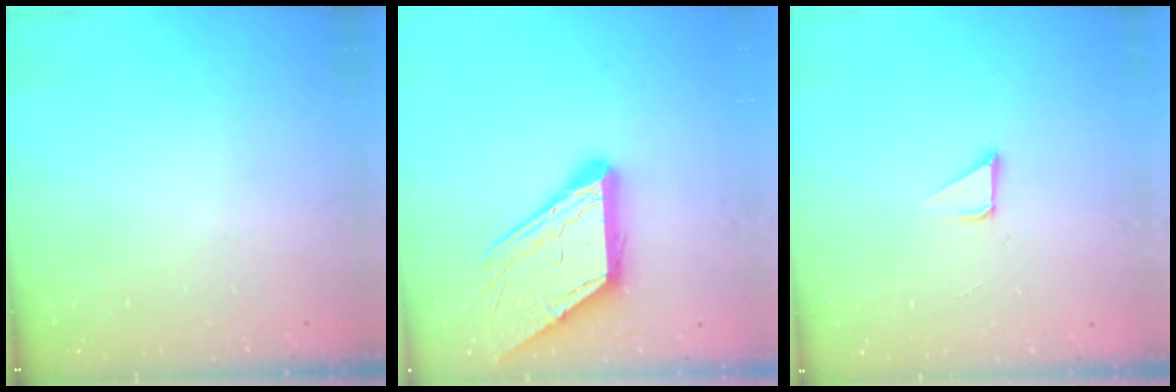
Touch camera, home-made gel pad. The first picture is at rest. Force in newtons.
{"total": 13.5, "press": 13.4, "slide": 1.6}
{"total": 2.2, "press": 2.2, "slide": 0.2}